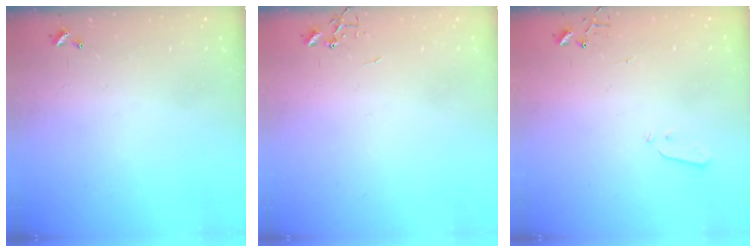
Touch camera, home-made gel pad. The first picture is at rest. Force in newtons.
{"total": 0.0}
{"total": 2.2, "press": 2.1, "slide": 0.3}